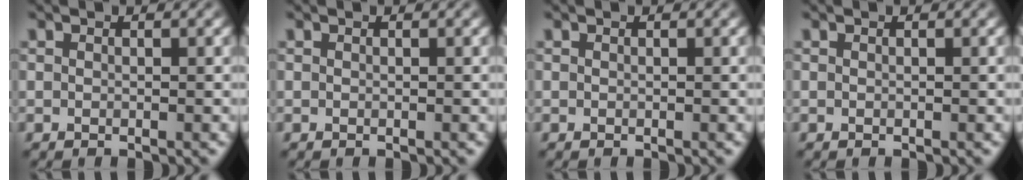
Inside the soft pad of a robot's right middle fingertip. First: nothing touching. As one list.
[{"total": 0.0}, {"total": 0.0}, {"total": 0.0}]